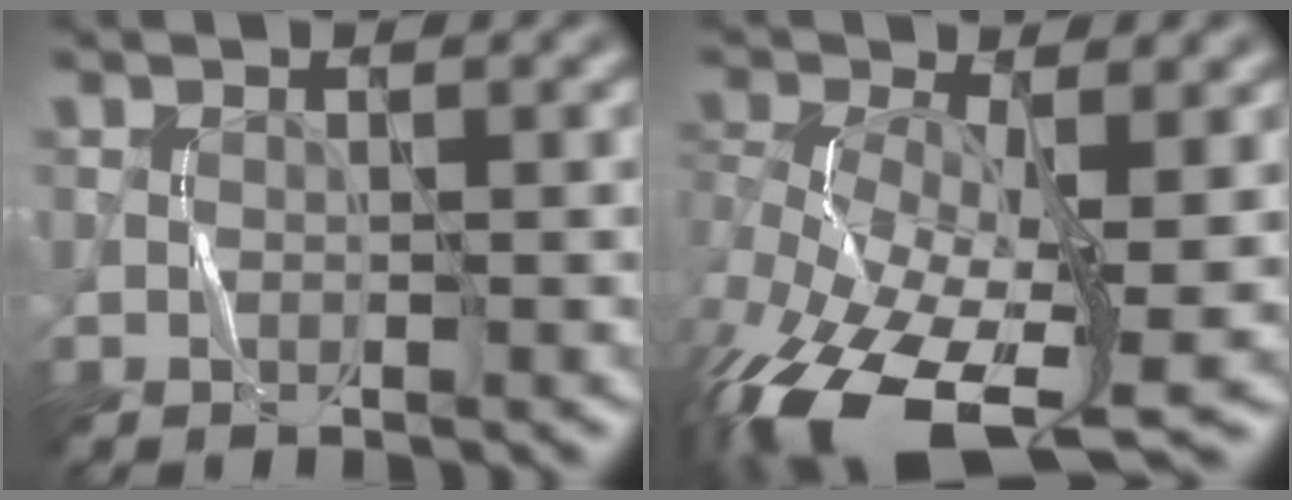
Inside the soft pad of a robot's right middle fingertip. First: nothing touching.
{"total": 14.2, "force": [-5.8, 6.6, 11.1], "torque": [-0.259, -0.032, -0.095]}